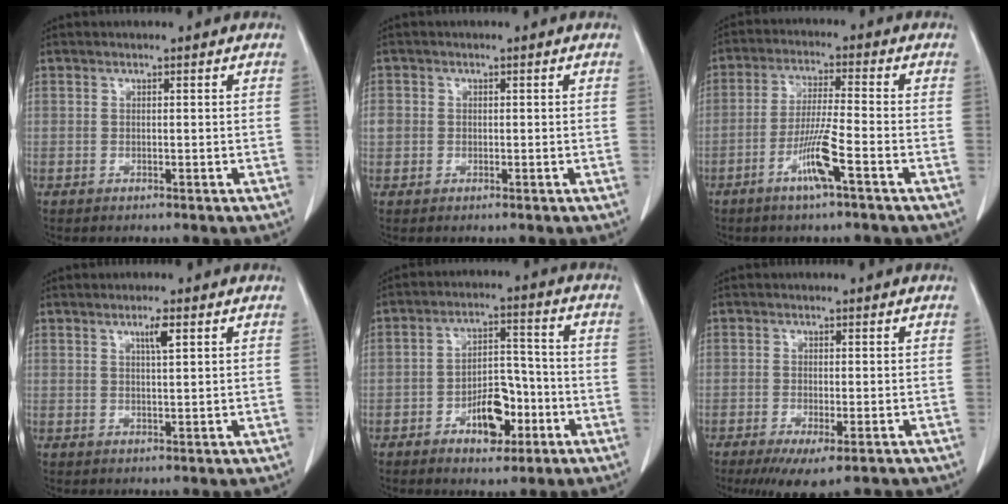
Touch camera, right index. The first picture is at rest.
{"total": 2.5, "force": [0.1, 2.4, 0.9], "torque": [-0.018, 0.010, 0.006]}
{"total": 7.2, "force": [-3.4, -0.4, 6.3], "torque": [-0.125, -0.009, -0.069]}
{"total": 2.5, "force": [1.3, 0.1, 2.2], "torque": [-0.038, -0.001, 0.021]}
{"total": 8.3, "force": [-3.7, 4.1, 6.2], "torque": [-0.099, 0.018, -0.055]}
{"total": 6.6, "force": [-4.5, 1.6, 4.5], "torque": [-0.056, -0.015, -0.068]}